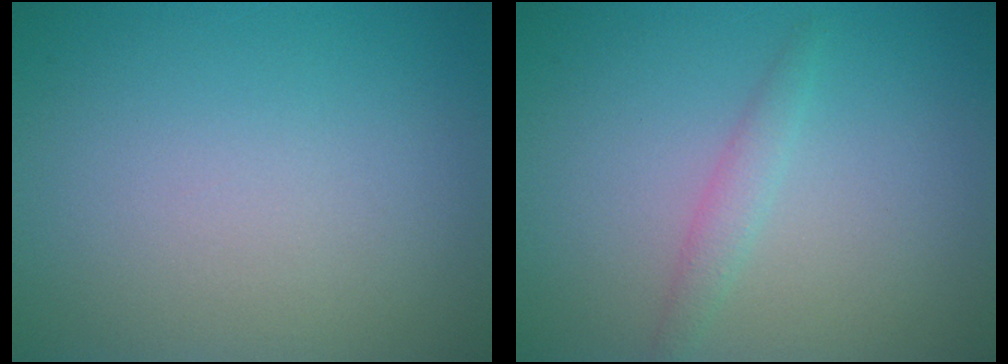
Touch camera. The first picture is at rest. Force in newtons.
{"total": 1.4, "press": 1.4, "slide": 0.1}